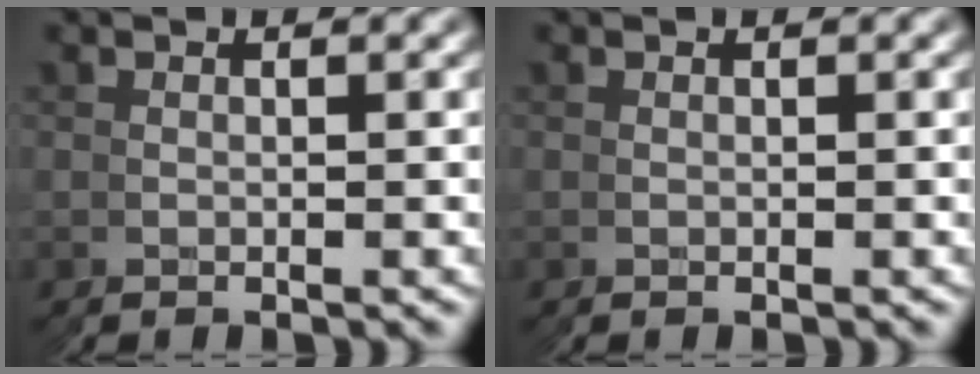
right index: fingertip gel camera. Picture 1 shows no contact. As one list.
[{"total": 0.0}]